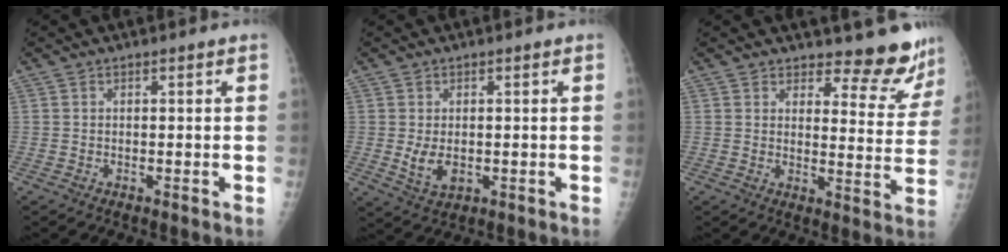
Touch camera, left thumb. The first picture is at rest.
{"total": 4.4, "force": [-0.3, 2.9, 3.3], "torque": [-0.054, -0.010, 0.004]}
{"total": 9.9, "force": [9.3, 3.0, 1.7], "torque": [0.018, -0.088, 0.103]}